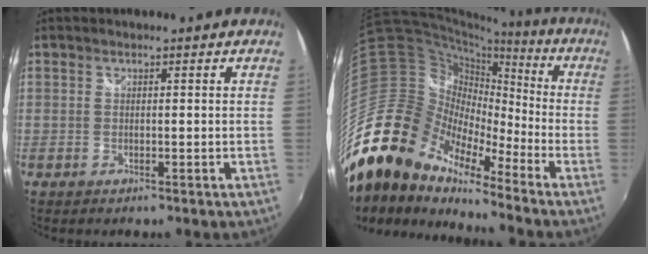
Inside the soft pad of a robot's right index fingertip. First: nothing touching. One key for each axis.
{"total": 23.8, "fx": -17.9, "fy": 10.7, "fz": 11.6, "tx": -0.231, "ty": -0.021, "tz": -0.356}